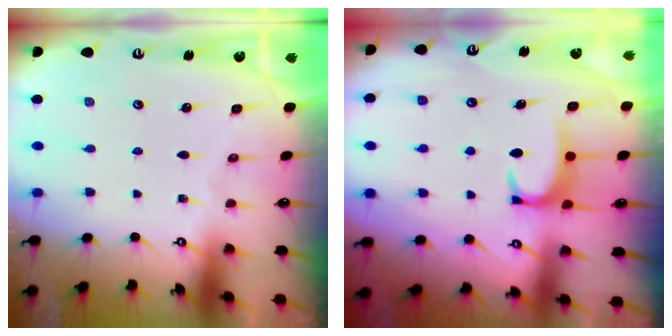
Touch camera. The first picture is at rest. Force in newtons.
{"total": 3.6, "press": 3.5, "slide": 0.4}